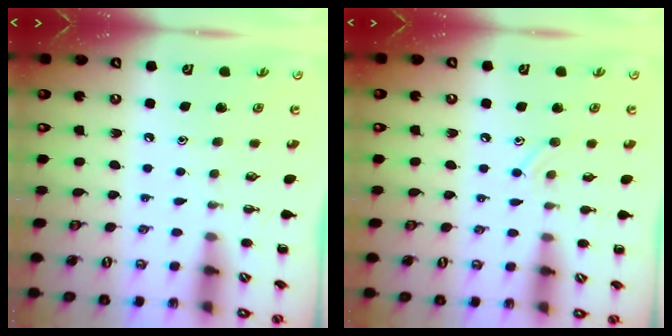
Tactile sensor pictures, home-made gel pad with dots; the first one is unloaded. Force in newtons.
{"total": 7.1, "press": 6.9, "slide": 1.8}